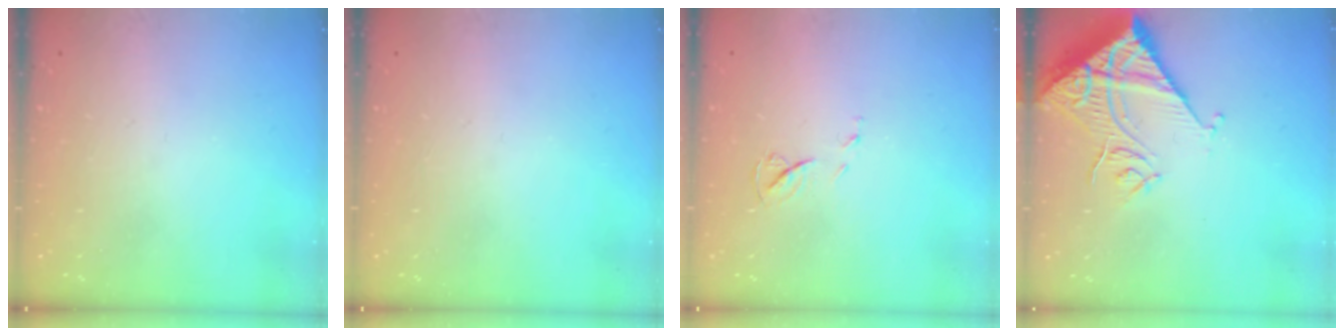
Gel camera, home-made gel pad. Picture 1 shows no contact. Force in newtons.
{"total": 0.0}
{"total": 5.7, "press": 5.6, "slide": 0.5}
{"total": 13.2, "press": 13.1, "slide": 1.7}